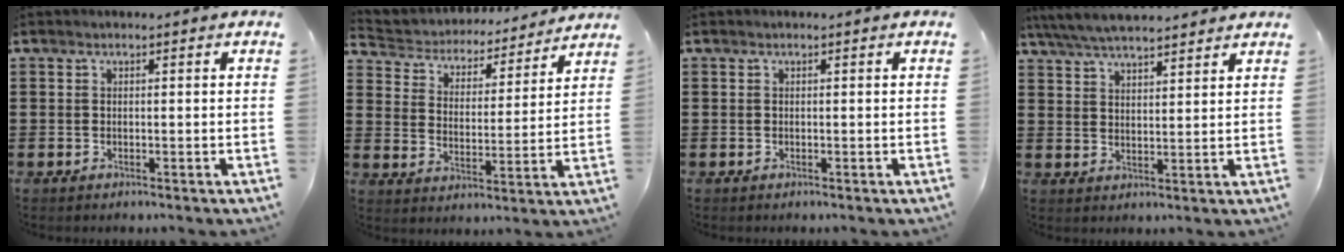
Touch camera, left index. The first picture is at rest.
{"total": 4.2, "force": [4.1, 0.7, 0.1], "torque": [-0.028, -0.036, 0.064]}
{"total": 0.0}
{"total": 5.6, "force": [5.3, 0.7, 1.9], "torque": [-0.053, -0.014, 0.098]}